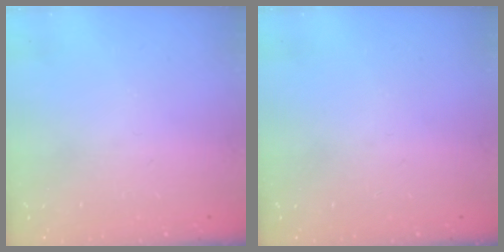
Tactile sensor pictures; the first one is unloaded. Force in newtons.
{"total": 0.0}